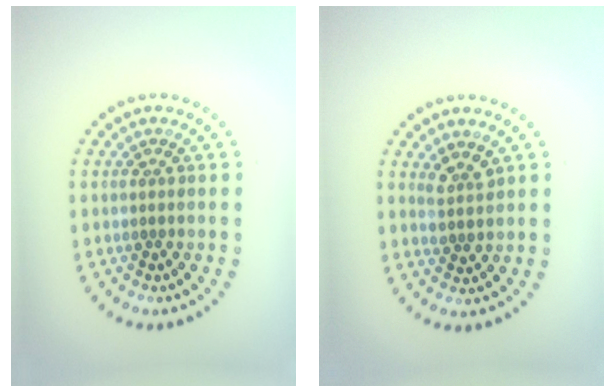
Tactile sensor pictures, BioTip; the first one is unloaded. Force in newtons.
{"total": 1.3, "press": 1.1, "slide": 0.7}